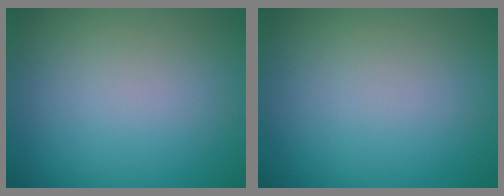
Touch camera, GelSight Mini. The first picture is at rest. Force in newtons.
{"total": 0.0}